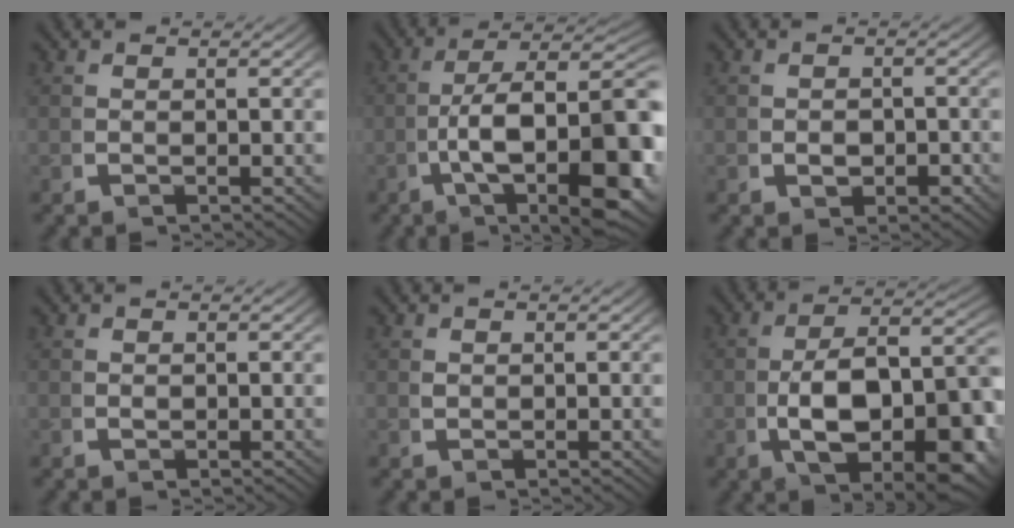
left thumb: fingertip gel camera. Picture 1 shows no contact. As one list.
[{"total": 13.8, "force": [-1.6, 6.8, 11.8], "torque": [-0.217, -0.051, -0.007]}, {"total": 1.9, "force": [-0.3, 1.6, 1.1], "torque": [-0.017, -0.010, -0.003]}, {"total": 0.6, "force": [0.2, 0.5, 0.3], "torque": [-0.009, -0.008, 0.007]}, {"total": 0.7, "force": [0.5, 0.4, 0.2], "torque": [-0.007, -0.006, 0.014]}, {"total": 13.1, "force": [-1.9, 7.4, 10.7], "torque": [-0.198, -0.050, -0.002]}]